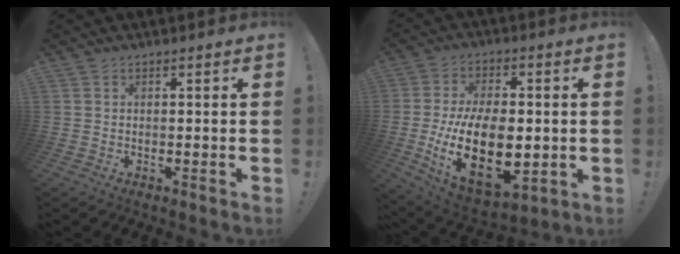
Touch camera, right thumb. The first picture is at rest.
{"total": 23.4, "force": [-3.5, 13.0, 19.1], "torque": [-0.342, -0.002, -0.044]}